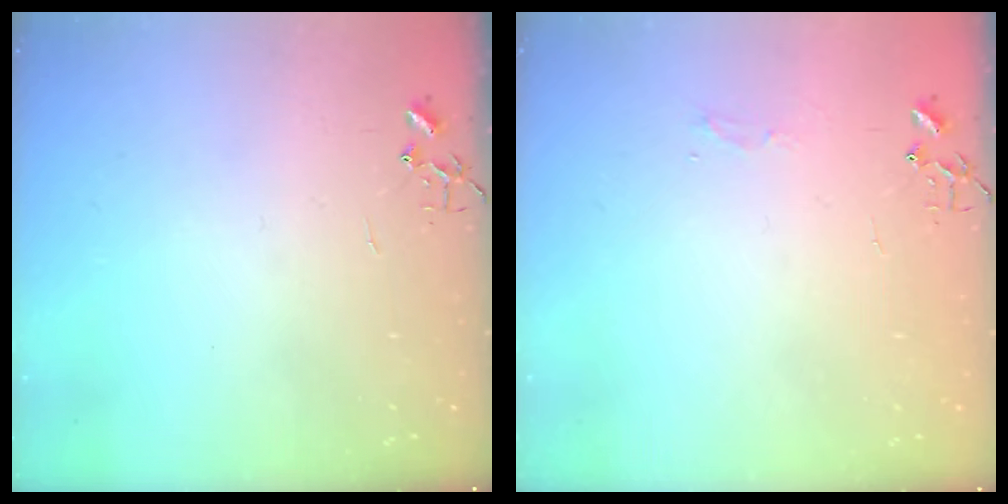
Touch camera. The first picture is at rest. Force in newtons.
{"total": 4.4, "press": 4.4, "slide": 0.5}